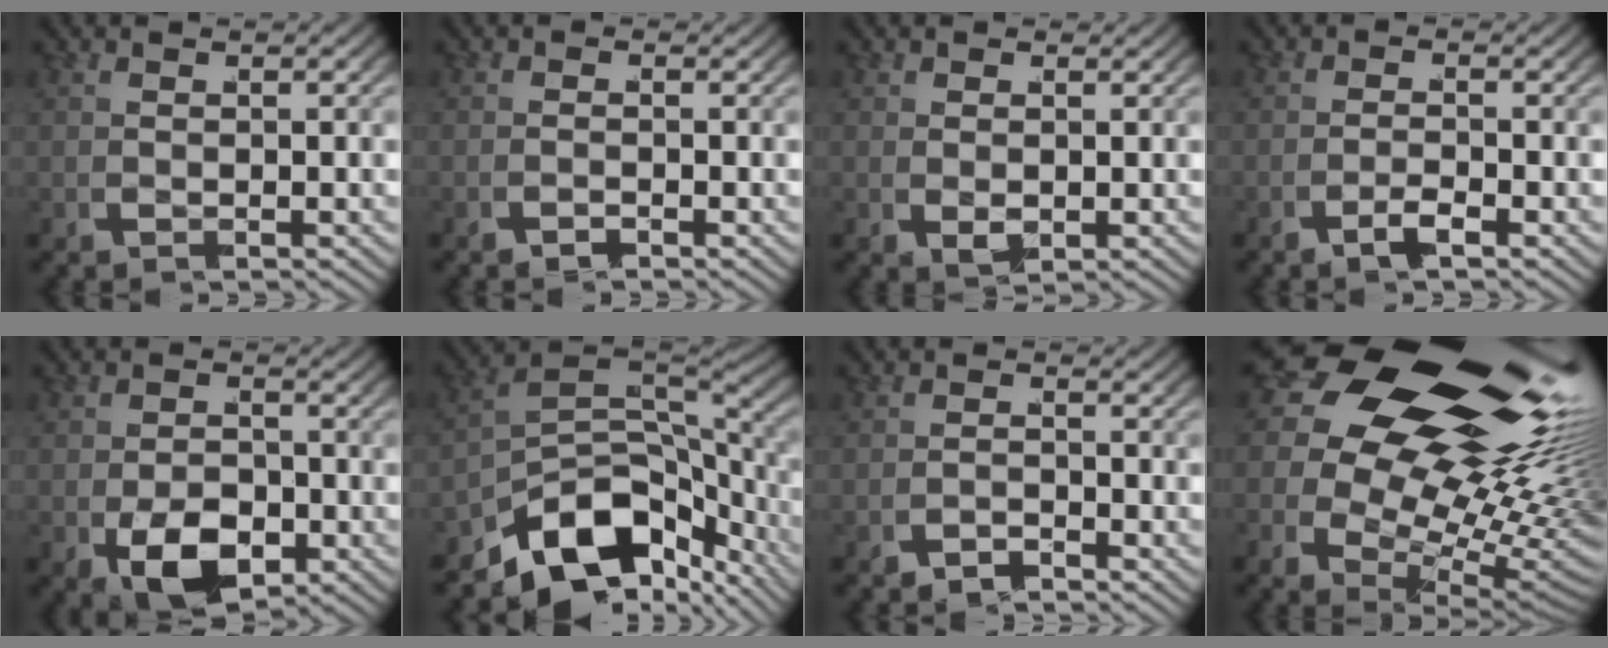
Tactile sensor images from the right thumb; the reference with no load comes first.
{"total": 1.3, "force": [-1.1, 0.1, -0.5], "torque": [0.004, -0.007, -0.026]}
{"total": 1.0, "force": [0.2, 0.8, 0.6], "torque": [-0.010, -0.012, 0.007]}
{"total": 1.6, "force": [-1.6, 0.0, 0.0], "torque": [0.003, -0.002, -0.037]}
{"total": 5.6, "force": [-2.6, 3.8, 3.3], "torque": [-0.068, -0.036, -0.036]}
{"total": 11.3, "force": [-5.2, 7.0, 7.2], "torque": [-0.141, -0.038, -0.081]}
{"total": 2.3, "force": [-2.2, 0.0, -0.7], "torque": [0.011, -0.007, -0.043]}
{"total": 25.8, "force": [3.9, 16.0, 19.9], "torque": [-0.313, -0.033, 0.060]}